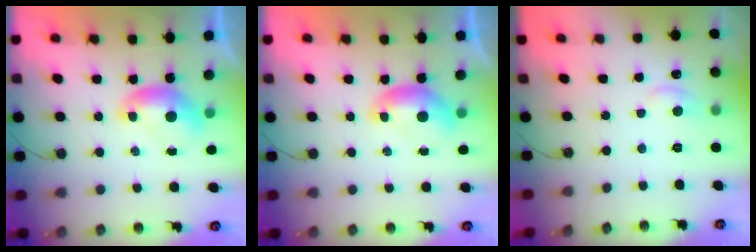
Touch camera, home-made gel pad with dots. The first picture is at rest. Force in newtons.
{"total": 0.0}
{"total": 1.2, "press": 0.5, "slide": 1.1}